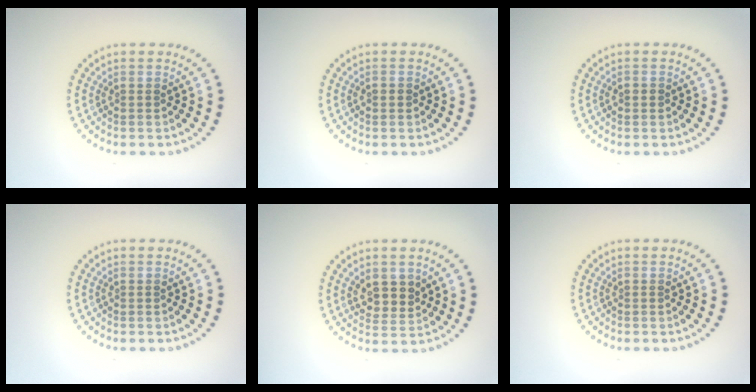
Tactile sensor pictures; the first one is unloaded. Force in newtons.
{"total": 1.0, "press": 1.0, "slide": 0.0}
{"total": 1.1, "press": 1.1, "slide": 0.1}
{"total": 0.0}
{"total": 2.8, "press": 2.5, "slide": 1.3}
{"total": 0.0}